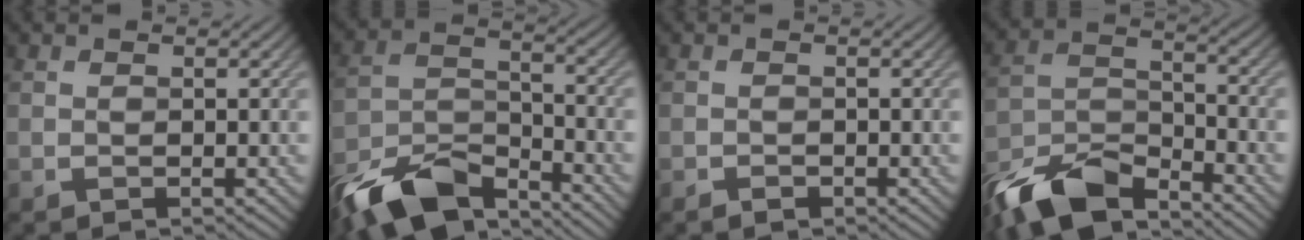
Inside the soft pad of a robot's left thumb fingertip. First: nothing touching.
{"total": 11.8, "force": [-9.3, 4.3, 5.9], "torque": [-0.115, -0.005, -0.184]}
{"total": 0.9, "force": [-0.7, 0.5, 0.3], "torque": [-0.004, -0.001, -0.014]}
{"total": 11.5, "force": [-9.2, 3.8, 5.8], "torque": [-0.117, -0.004, -0.191]}